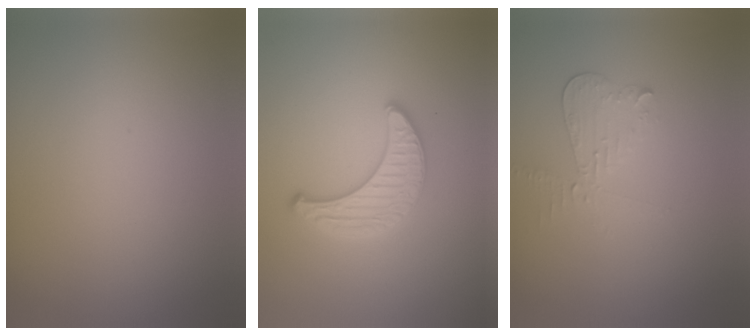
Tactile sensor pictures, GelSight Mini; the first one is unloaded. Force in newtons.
{"total": 3.0, "press": 3.0, "slide": 0.5}
{"total": 2.1, "press": 2.0, "slide": 0.5}